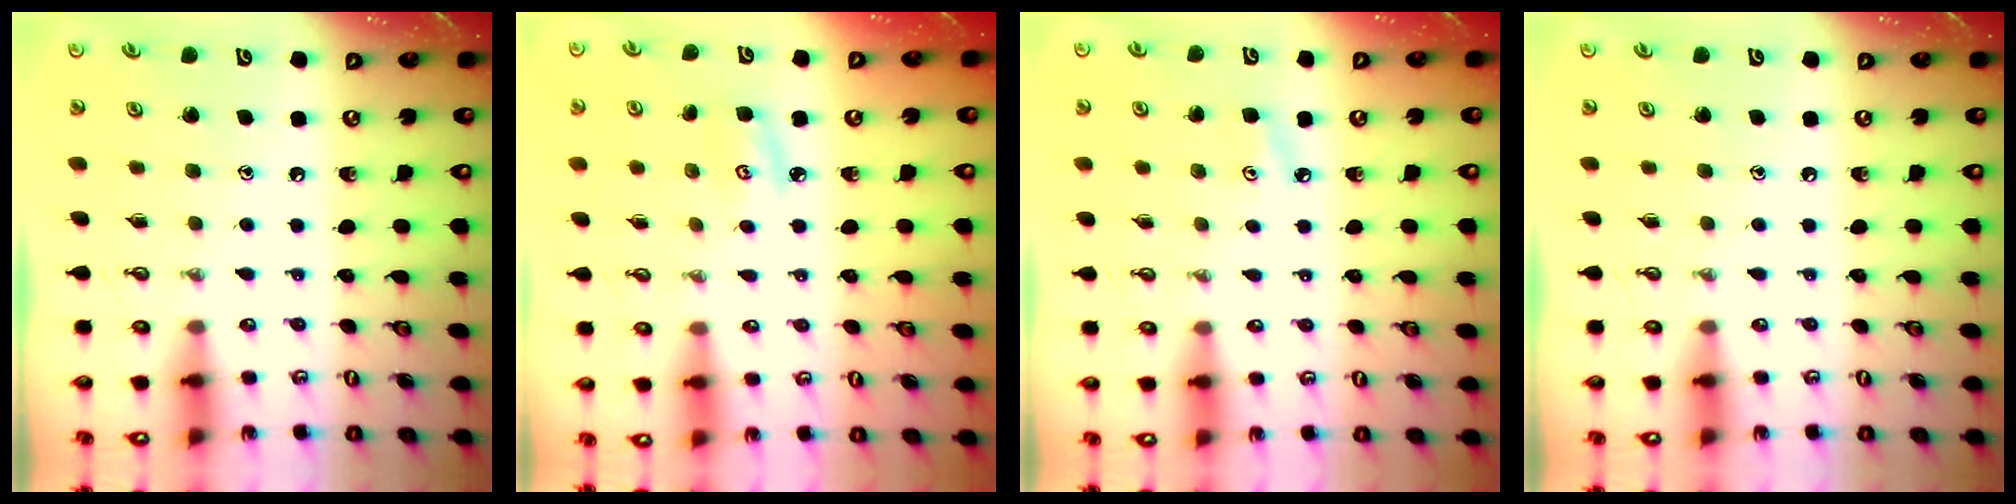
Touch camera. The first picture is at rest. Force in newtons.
{"total": 4.3, "press": 4.3, "slide": 0.5}
{"total": 4.3, "press": 4.2, "slide": 0.5}
{"total": 0.0}